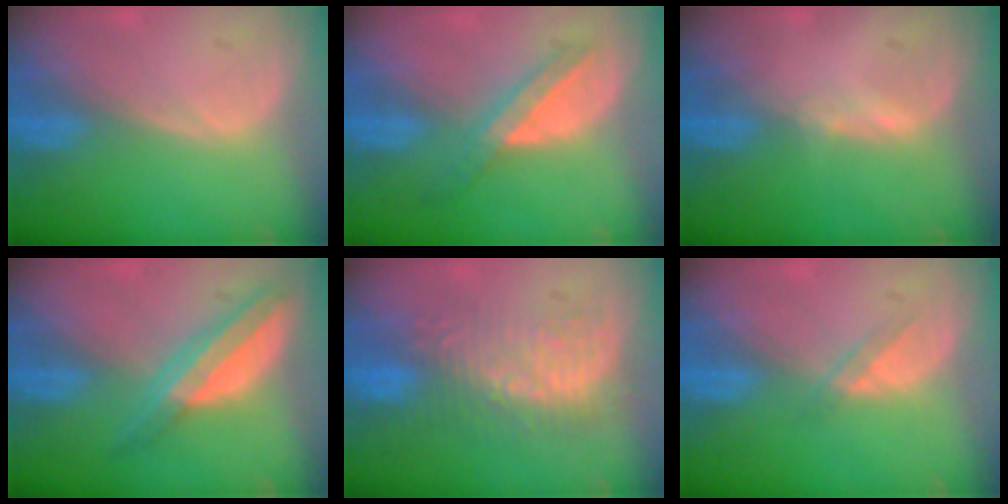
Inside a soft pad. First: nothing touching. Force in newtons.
{"total": 6.0, "press": 5.3, "slide": 2.7}
{"total": 0.7, "press": 0.7, "slide": 0.2}
{"total": 6.8, "press": 5.8, "slide": 3.4}
{"total": 8.7, "press": 8.3, "slide": 2.5}
{"total": 1.9, "press": 1.7, "slide": 1.0}